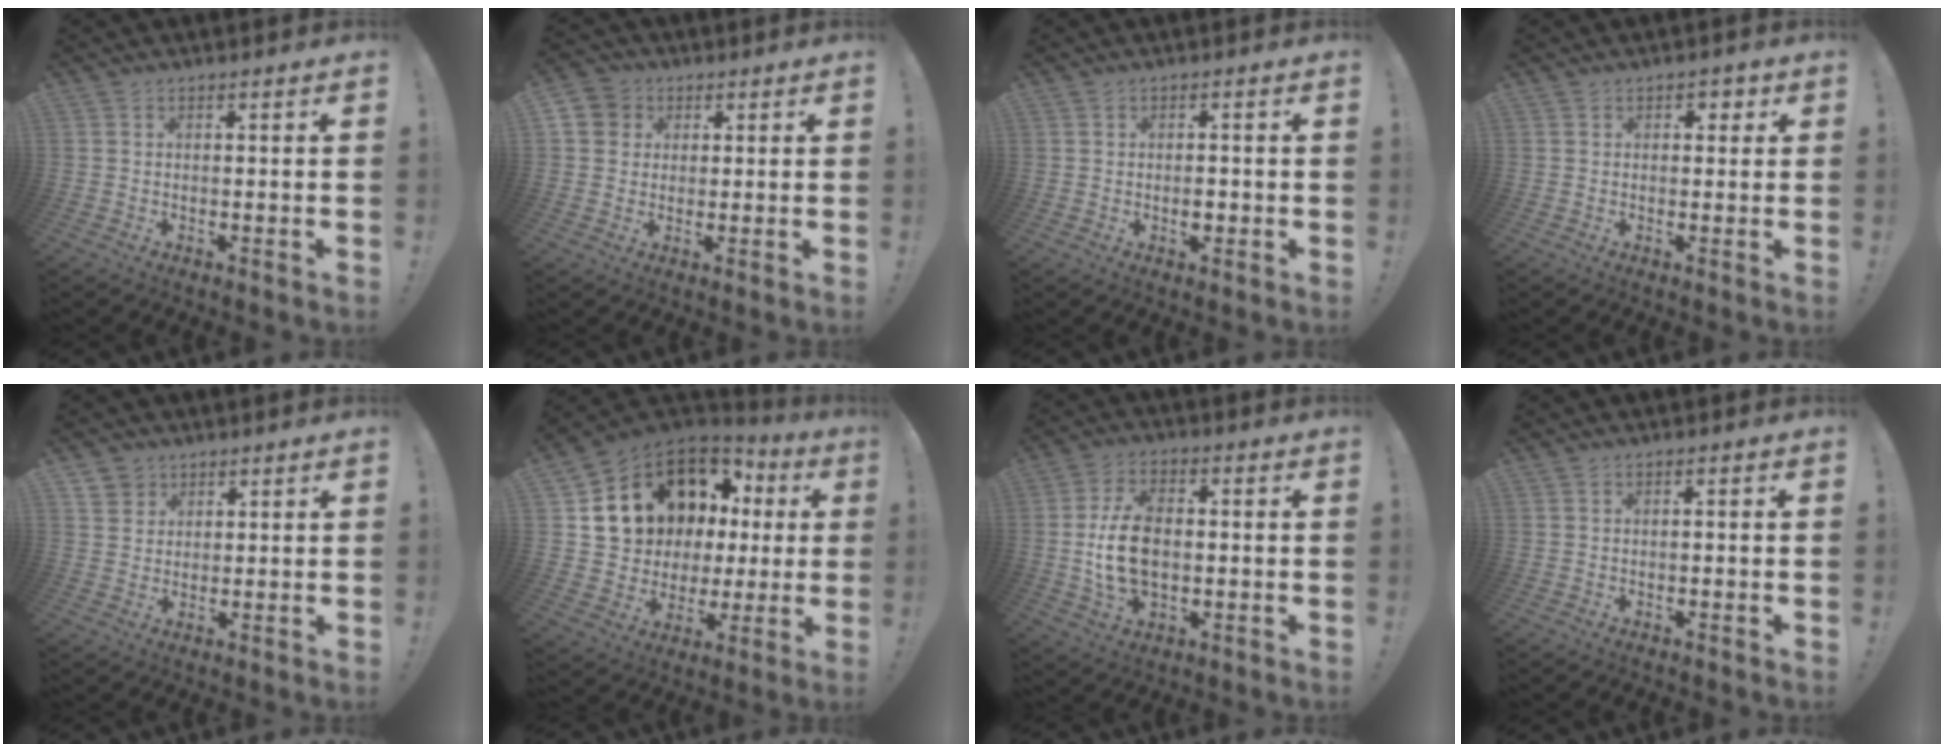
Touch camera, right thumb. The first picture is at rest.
{"total": 5.9, "force": [1.9, 5.4, 1.6], "torque": [-0.029, -0.002, 0.038]}
{"total": 3.2, "force": [-0.2, 2.9, 1.4], "torque": [-0.002, -0.005, -0.008]}
{"total": 2.0, "force": [0.5, 1.7, 1.0], "torque": [-0.003, -0.001, 0.002]}
{"total": 4.5, "force": [2.8, 3.5, 0.3], "torque": [-0.003, -0.017, 0.052]}
{"total": 13.9, "force": [6.9, 10.5, 6.0], "torque": [-0.099, -0.053, 0.153]}
{"total": 13.4, "force": [-0.5, 8.7, 10.1], "torque": [-0.193, -0.001, -0.008]}
{"total": 0.7, "force": [-0.6, -0.2, 0.3], "torque": [-0.005, -0.001, -0.011]}